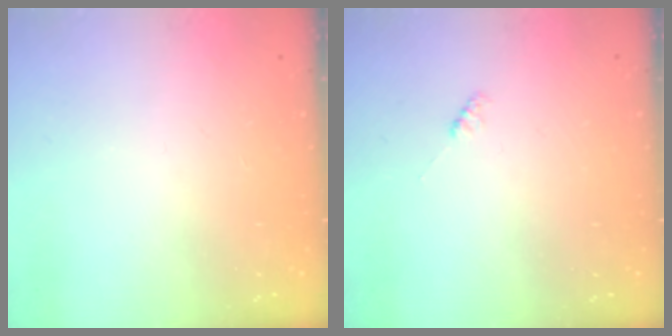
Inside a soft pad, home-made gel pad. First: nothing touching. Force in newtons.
{"total": 1.9, "press": 1.9, "slide": 0.3}